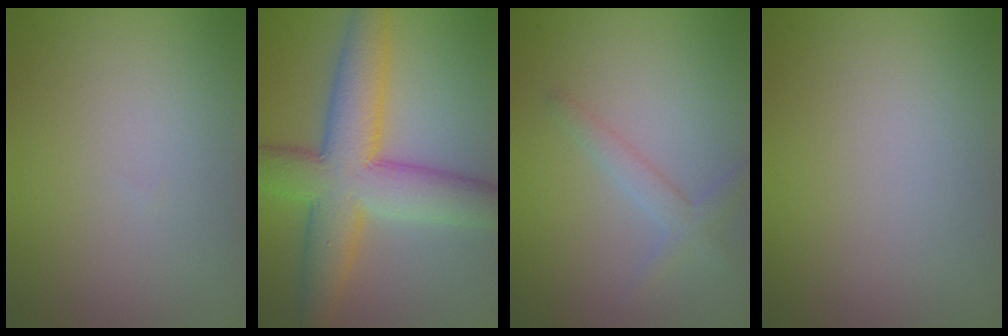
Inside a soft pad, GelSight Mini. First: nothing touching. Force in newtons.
{"total": 9.0, "press": 9.0, "slide": 0.2}
{"total": 1.7, "press": 1.7, "slide": 0.2}
{"total": 0.0}